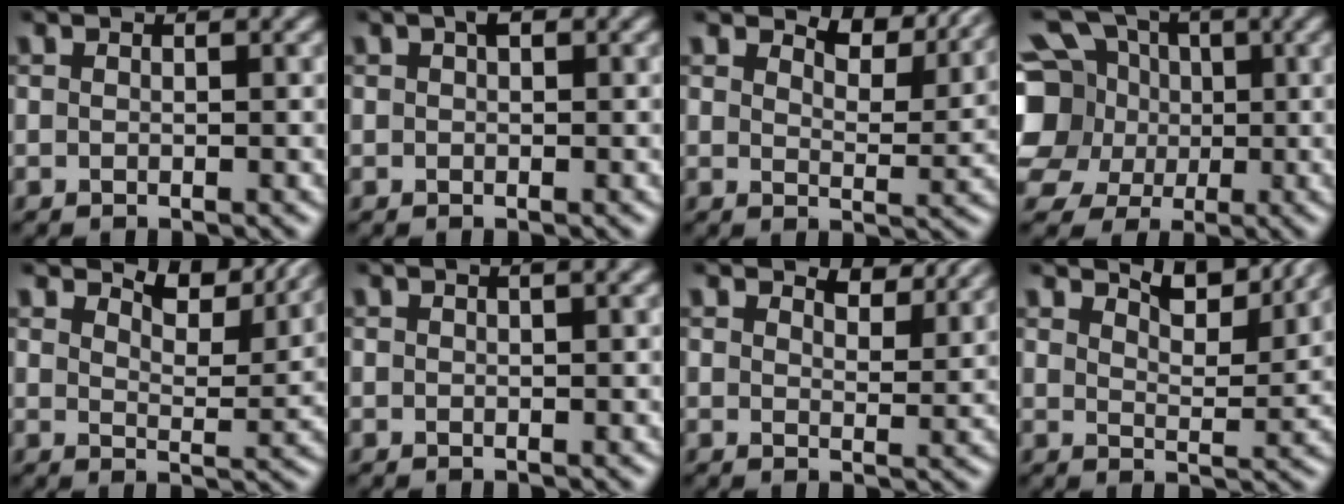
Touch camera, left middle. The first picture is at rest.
{"total": 0.9, "force": [0.4, 0.4, 0.7], "torque": [-0.010, 0.002, 0.004]}
{"total": 5.5, "force": [4.9, 1.3, 2.0], "torque": [-0.042, -0.002, 0.067]}
{"total": 11.2, "force": [1.0, 9.8, 5.3], "torque": [-0.139, 0.020, -0.013]}
{"total": 6.1, "force": [5.7, 1.0, 2.1], "torque": [-0.046, 0.001, 0.079]}
{"total": 0.7, "force": [0.3, -0.1, 0.6], "torque": [-0.008, 0.005, 0.005]}
{"total": 3.4, "force": [3.1, 0.8, 1.2], "torque": [-0.028, -0.006, 0.039]}
{"total": 4.5, "force": [4.1, 0.7, 1.8], "torque": [-0.037, -0.006, 0.055]}